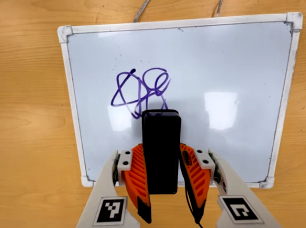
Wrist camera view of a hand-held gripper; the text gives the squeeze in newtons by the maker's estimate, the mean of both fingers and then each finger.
{"total": 3.2, "left": 1.8, "right": 4.6}